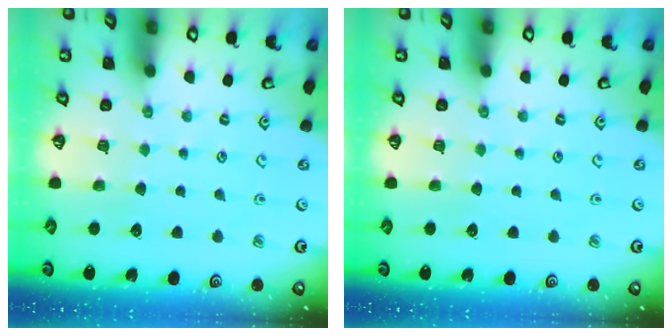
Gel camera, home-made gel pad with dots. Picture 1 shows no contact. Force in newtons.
{"total": 0.0}